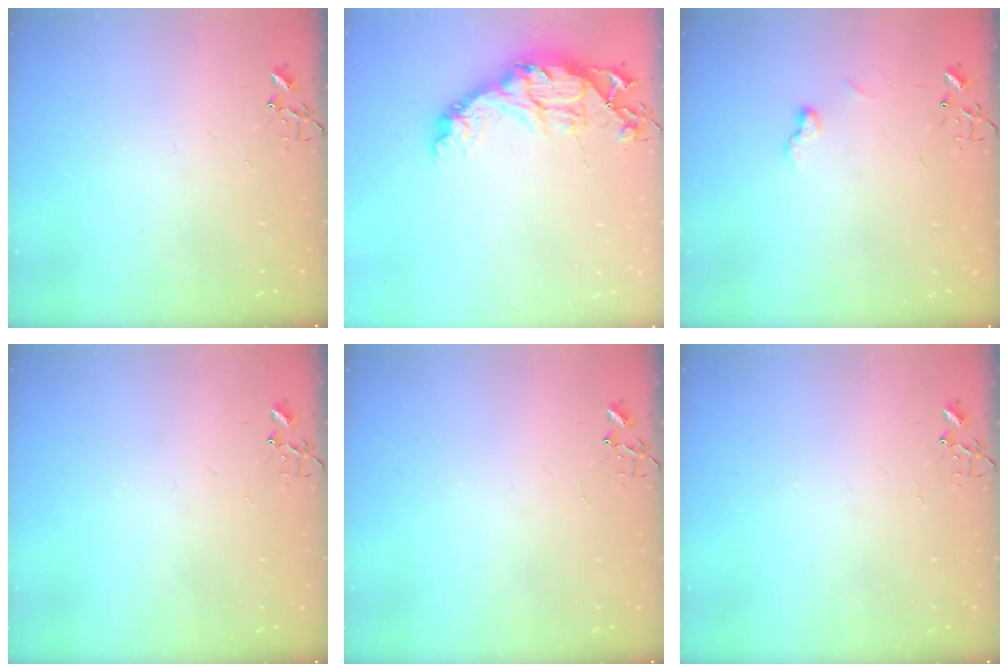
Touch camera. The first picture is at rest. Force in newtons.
{"total": 15.5, "press": 15.4, "slide": 1.3}
{"total": 5.2, "press": 5.2, "slide": 0.6}
{"total": 0.0}
{"total": 0.0}
{"total": 0.0}